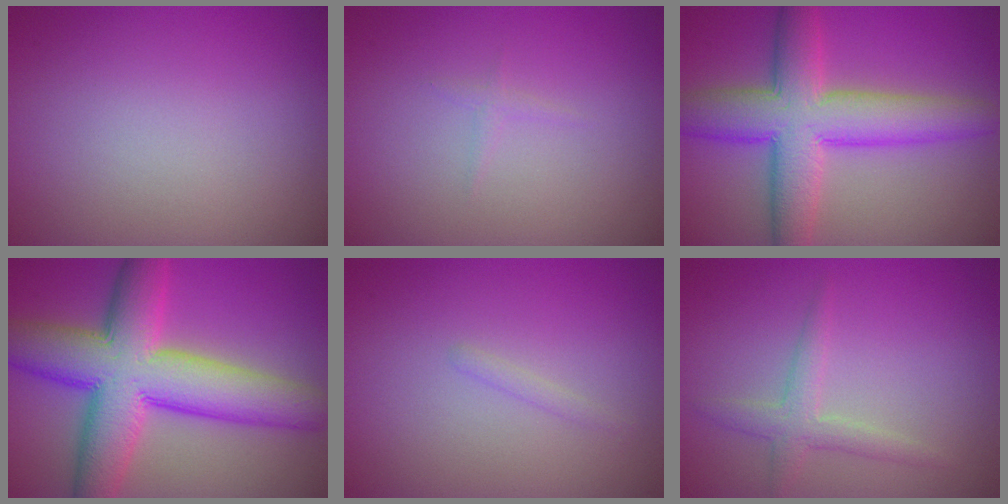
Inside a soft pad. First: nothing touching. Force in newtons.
{"total": 1.0, "press": 0.9, "slide": 0.2}
{"total": 8.4, "press": 8.4, "slide": 0.2}
{"total": 11.4, "press": 11.4, "slide": 0.1}
{"total": 0.6, "press": 0.6, "slide": 0.0}
{"total": 2.1, "press": 2.1, "slide": 0.0}